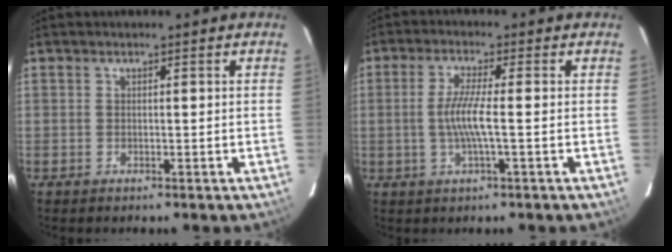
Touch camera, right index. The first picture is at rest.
{"total": 5.7, "force": [-0.8, -0.1, 5.6], "torque": [-0.112, -0.004, -0.016]}